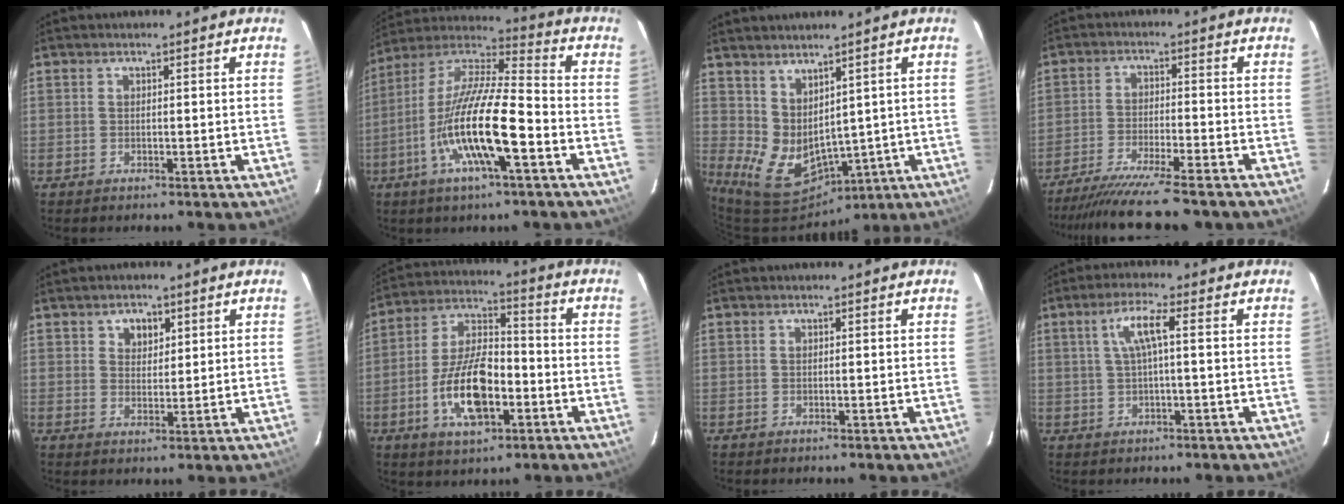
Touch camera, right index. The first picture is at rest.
{"total": 17.6, "force": [-6.4, 3.3, 16.0], "torque": [-0.310, -0.015, -0.129]}
{"total": 8.8, "force": [2.6, 5.9, 6.0], "torque": [-0.113, -0.015, 0.074]}
{"total": 14.4, "force": [-12.6, 0.4, 6.9], "torque": [-0.146, -0.025, -0.208]}
{"total": 3.5, "force": [1.8, 2.7, 1.5], "torque": [-0.016, 0.007, 0.031]}
{"total": 14.3, "force": [-4.8, 6.5, 11.7], "torque": [-0.236, 0.008, -0.082]}
{"total": 0.0}
{"total": 4.8, "force": [0.6, 0.2, 4.7], "torque": [-0.093, 0.007, 0.014]}